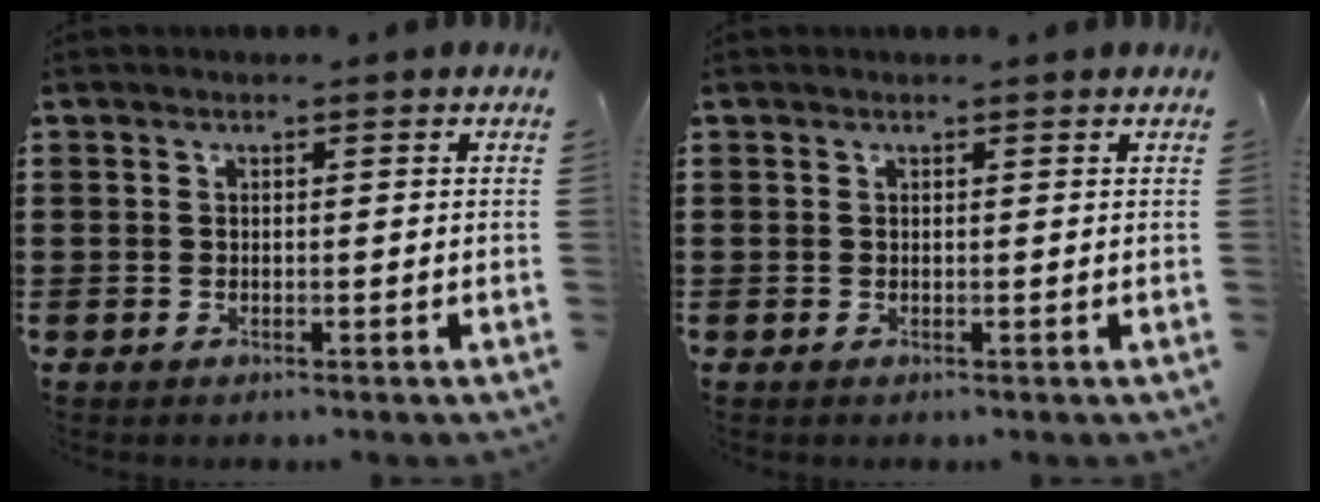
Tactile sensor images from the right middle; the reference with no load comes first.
{"total": 0.0}